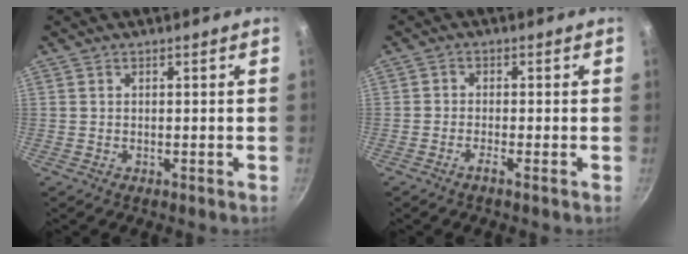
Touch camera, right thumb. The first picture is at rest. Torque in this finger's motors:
{"motor_torque": [-0.63, 0.10, -0.26, -0.08, 0.03]}